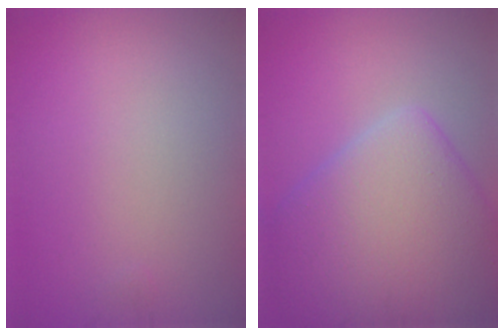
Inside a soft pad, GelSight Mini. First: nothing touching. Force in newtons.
{"total": 9.9, "press": 9.9, "slide": 0.5}